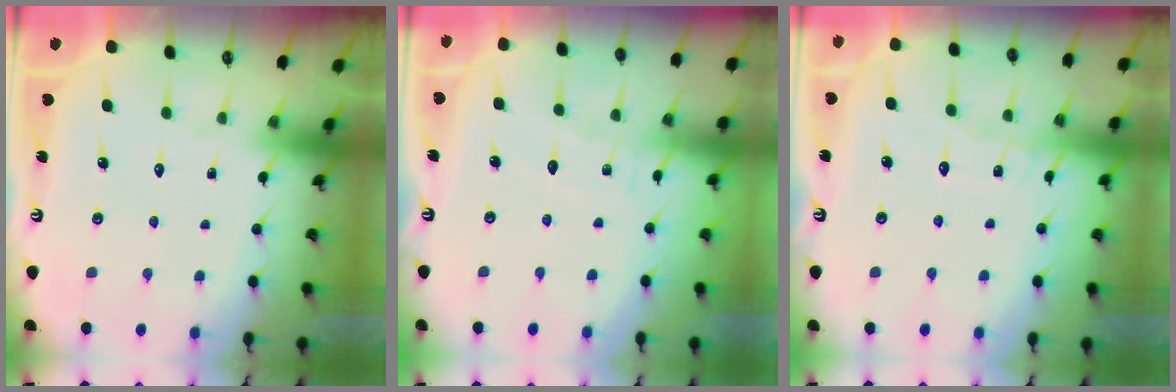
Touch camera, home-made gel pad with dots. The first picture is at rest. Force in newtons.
{"total": 3.7, "press": 3.7, "slide": 0.3}
{"total": 6.0, "press": 6.0, "slide": 0.2}